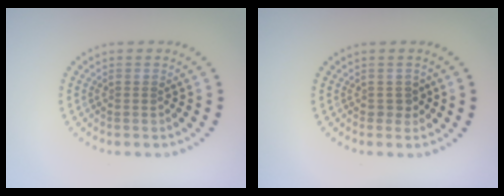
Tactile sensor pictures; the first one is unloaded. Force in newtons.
{"total": 1.0, "press": 0.9, "slide": 0.4}